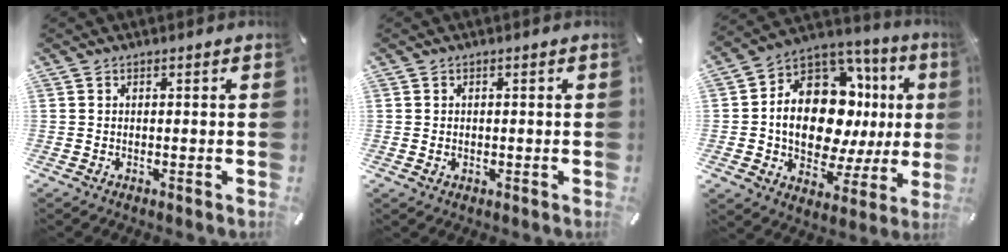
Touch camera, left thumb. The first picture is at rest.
{"total": 1.2, "force": [-0.1, 1.0, 0.6], "torque": [-0.004, 0.001, -0.004]}
{"total": 19.5, "force": [2.4, 12.3, 14.9], "torque": [-0.253, -0.036, 0.038]}